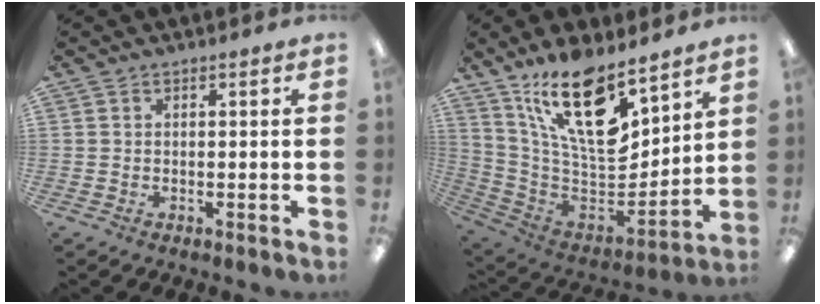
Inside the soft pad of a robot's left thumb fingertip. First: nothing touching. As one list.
[{"total": 20.4, "force": [13.2, 7.5, 13.6], "torque": [-0.252, -0.090, 0.227]}]